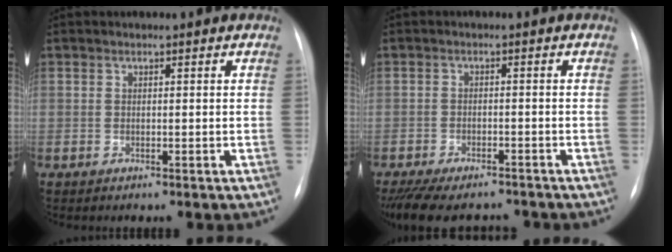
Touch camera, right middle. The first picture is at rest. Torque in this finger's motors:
{"motor_torque": [0.32, -0.34, 0.11, 0.06]}